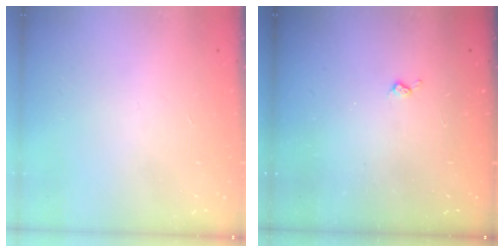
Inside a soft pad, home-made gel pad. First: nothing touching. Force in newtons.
{"total": 2.8, "press": 2.7, "slide": 0.5}